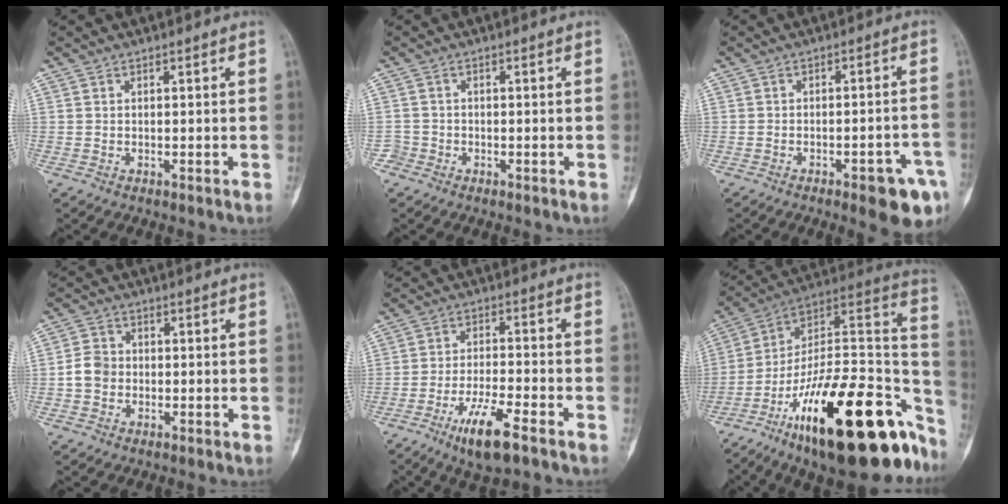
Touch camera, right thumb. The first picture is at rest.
{"total": 1.7, "force": [-1.0, 1.4, -0.3], "torque": [0.012, 0.008, -0.025]}
{"total": 9.1, "force": [-4.6, 2.6, 7.4], "torque": [-0.085, 0.025, -0.050]}
{"total": 4.4, "force": [-0.7, 3.8, 2.2], "torque": [-0.032, 0.012, -0.019]}
{"total": 9.8, "force": [-5.9, 2.2, 7.6], "torque": [-0.142, 0.017, -0.100]}
{"total": 35.7, "force": [-16.8, 13.0, 28.7], "torque": [-0.333, 0.079, -0.263]}